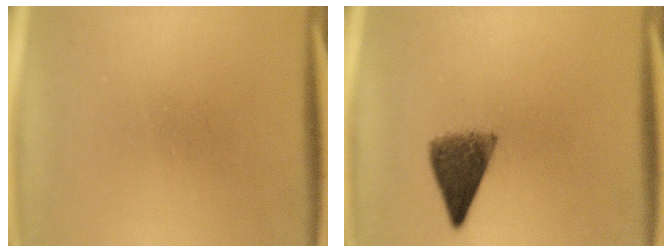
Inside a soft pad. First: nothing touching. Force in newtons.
{"total": 6.3}